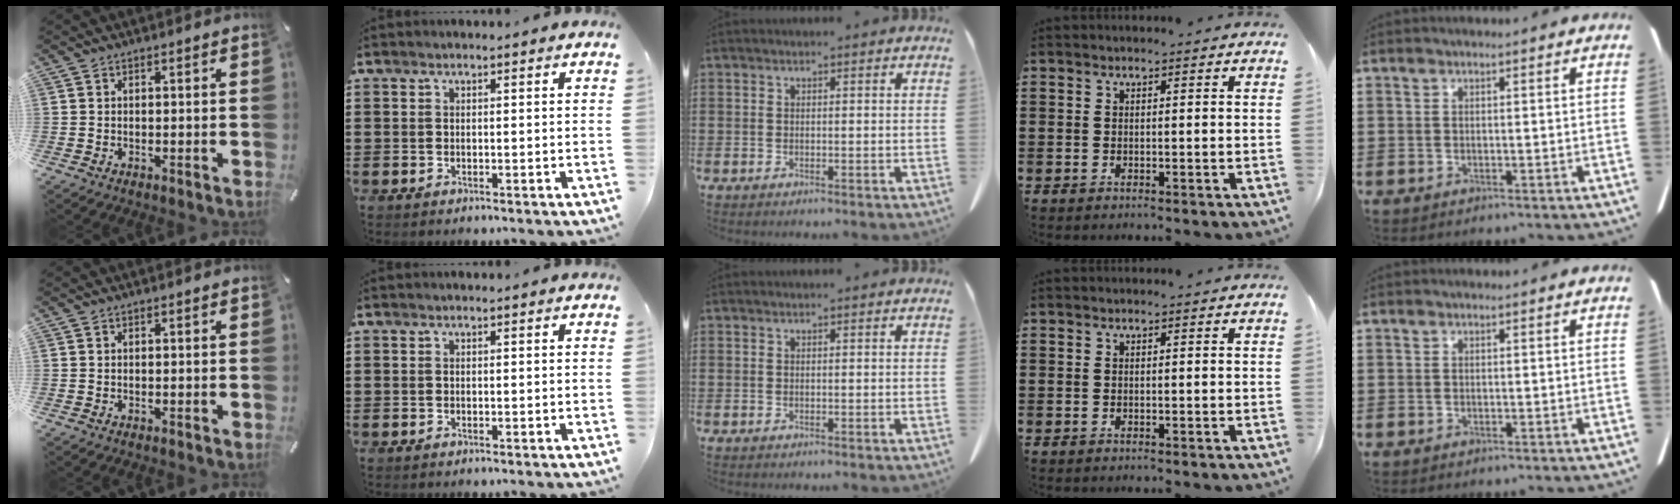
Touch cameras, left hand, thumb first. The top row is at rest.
{}